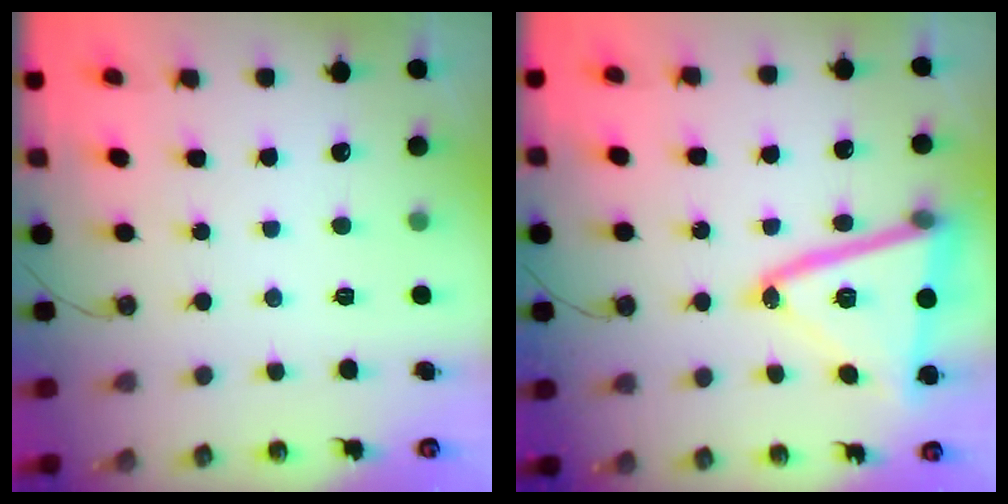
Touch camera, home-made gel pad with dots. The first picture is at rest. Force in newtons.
{"total": 21.1, "press": 20.9, "slide": 2.7}